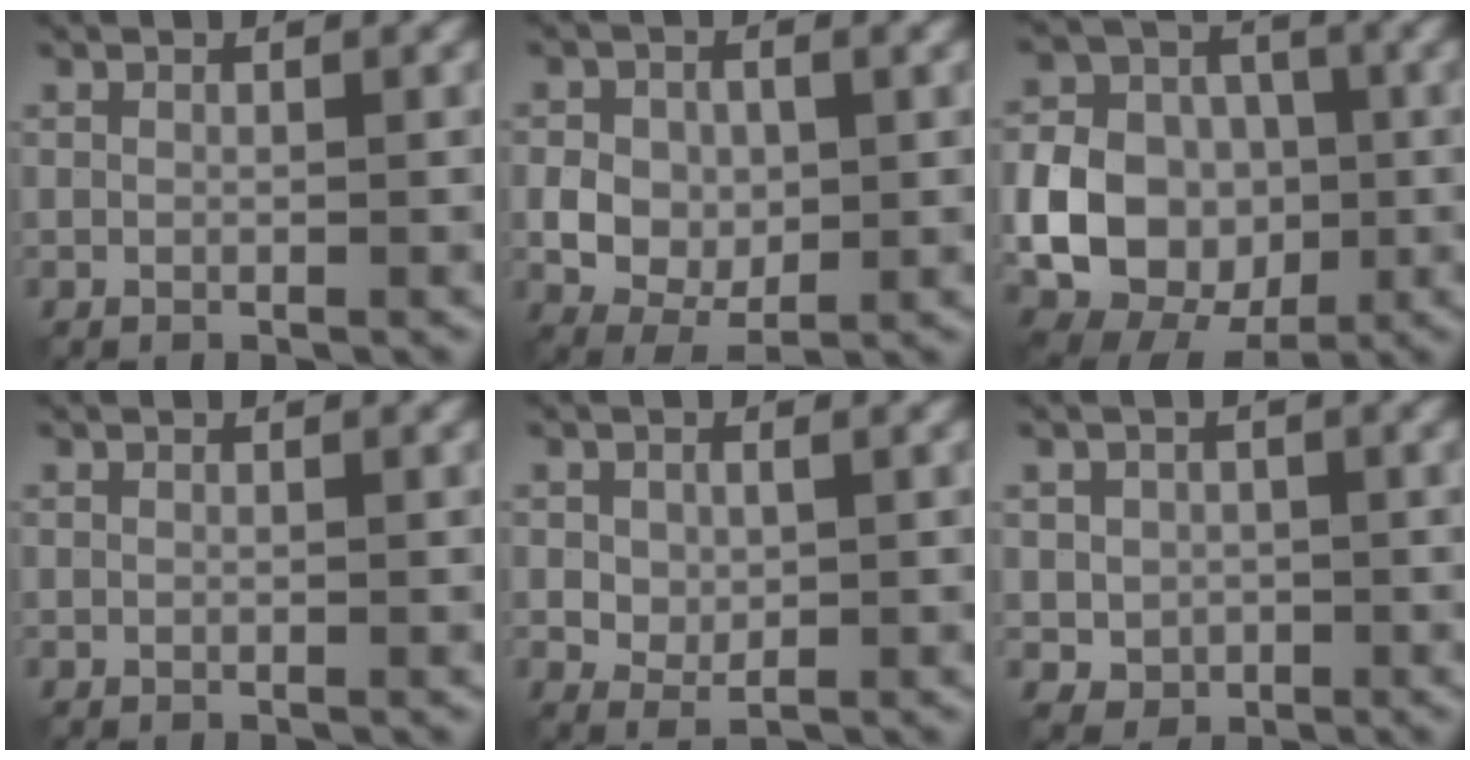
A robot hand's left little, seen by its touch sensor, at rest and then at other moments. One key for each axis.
{"total": 4.4, "fx": -0.2, "fy": 3.1, "fz": 3.1, "tx": -0.057, "ty": -0.005, "tz": -0.003}
{"total": 8.5, "fx": -1.6, "fy": 6.8, "fz": 4.9, "tx": -0.086, "ty": -0.001, "tz": -0.035}
{"total": 0.0}
{"total": 2.2, "fx": 0.3, "fy": 1.5, "fz": 1.6, "tx": -0.030, "ty": 0.000, "tz": 0.006}
{"total": 2.6, "fx": -0.1, "fy": 2.5, "fz": 0.9, "tx": -0.011, "ty": -0.002, "tz": -0.001}